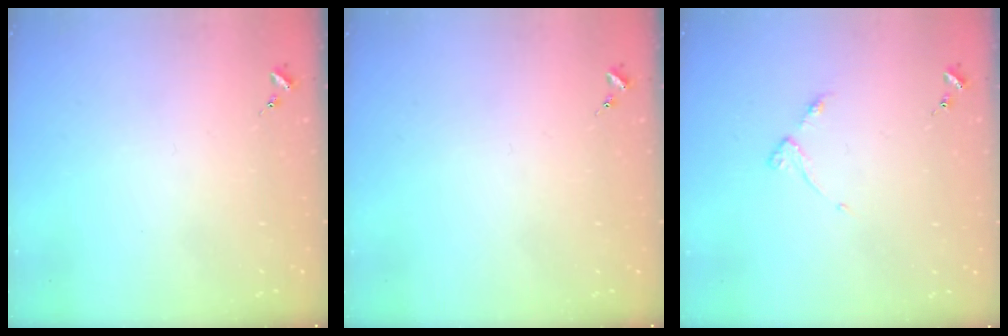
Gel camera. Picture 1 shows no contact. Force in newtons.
{"total": 0.0}
{"total": 3.5, "press": 3.5, "slide": 0.5}